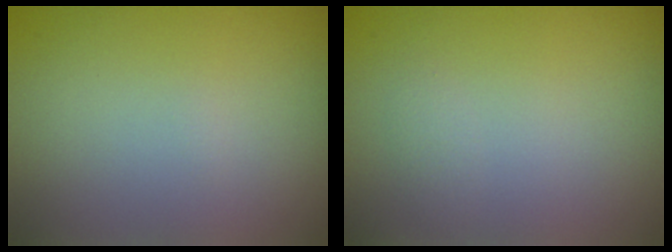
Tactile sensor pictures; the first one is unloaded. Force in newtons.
{"total": 0.7, "press": 0.7, "slide": 0.1}